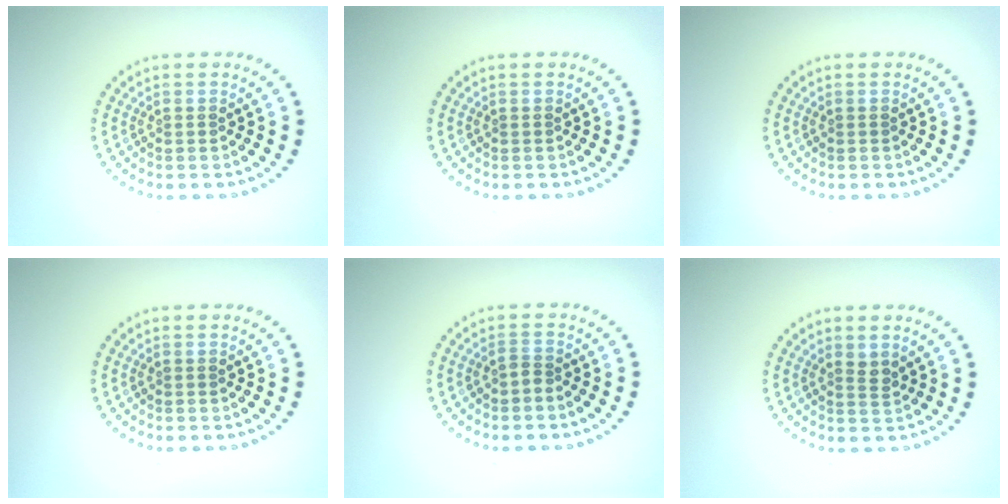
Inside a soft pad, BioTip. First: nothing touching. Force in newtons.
{"total": 0.0}
{"total": 0.0}
{"total": 0.0}
{"total": 0.9, "press": 0.5, "slide": 0.7}
{"total": 1.2, "press": 0.9, "slide": 0.8}